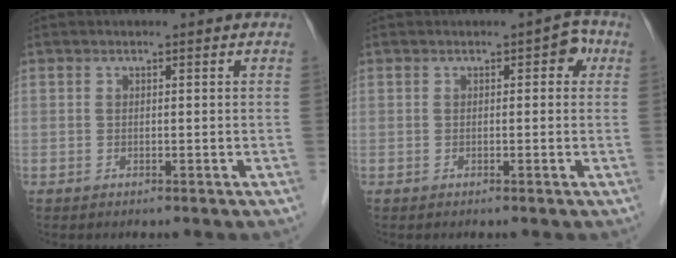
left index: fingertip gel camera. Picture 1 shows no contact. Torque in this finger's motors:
{"motor_torque": [0.52, -0.03, 0.00, 0.02]}